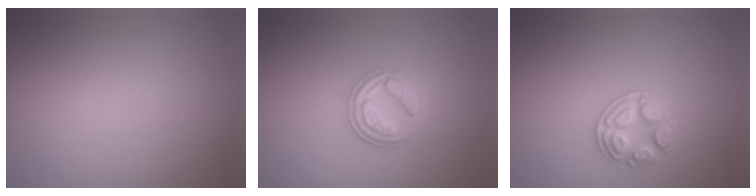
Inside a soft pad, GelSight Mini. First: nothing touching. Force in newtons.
{"total": 3.8, "press": 3.2, "slide": 2.1}
{"total": 2.6, "press": 2.6, "slide": 0.6}